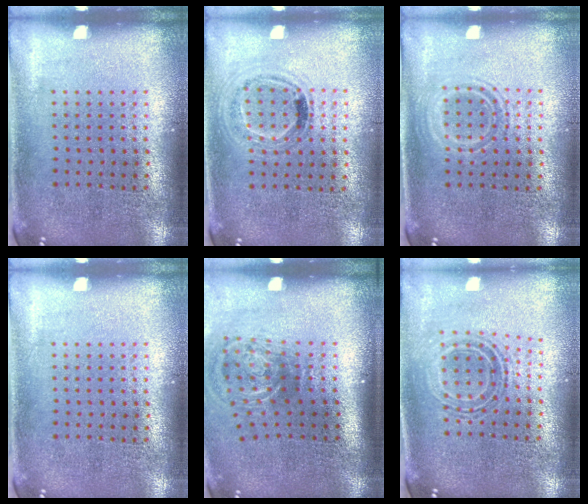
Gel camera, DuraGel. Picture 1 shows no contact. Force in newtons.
{"total": 1.0, "press": 1.0, "slide": 0.3}
{"total": 1.1, "press": 1.0, "slide": 0.5}
{"total": 0.0}
{"total": 2.2, "press": 1.4, "slide": 1.7}
{"total": 0.7, "press": 0.6, "slide": 0.3}